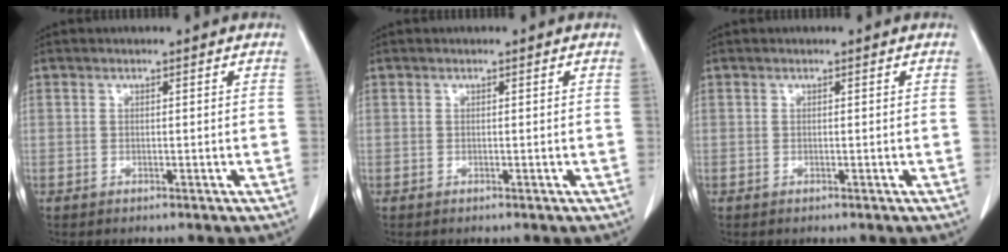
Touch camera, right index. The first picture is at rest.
{"total": 0.0}
{"total": 0.0}